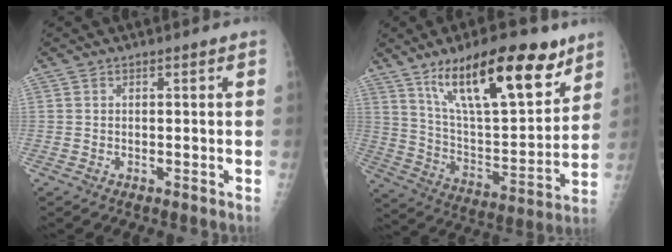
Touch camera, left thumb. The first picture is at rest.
{"total": 23.6, "force": [14.5, 7.8, 17.0], "torque": [-0.240, -0.053, 0.251]}